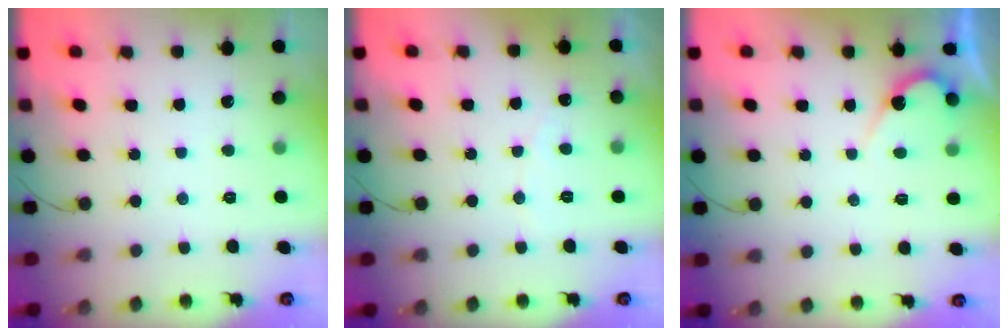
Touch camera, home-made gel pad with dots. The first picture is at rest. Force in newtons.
{"total": 2.4, "press": 2.4, "slide": 0.1}
{"total": 5.9, "press": 5.9, "slide": 0.3}